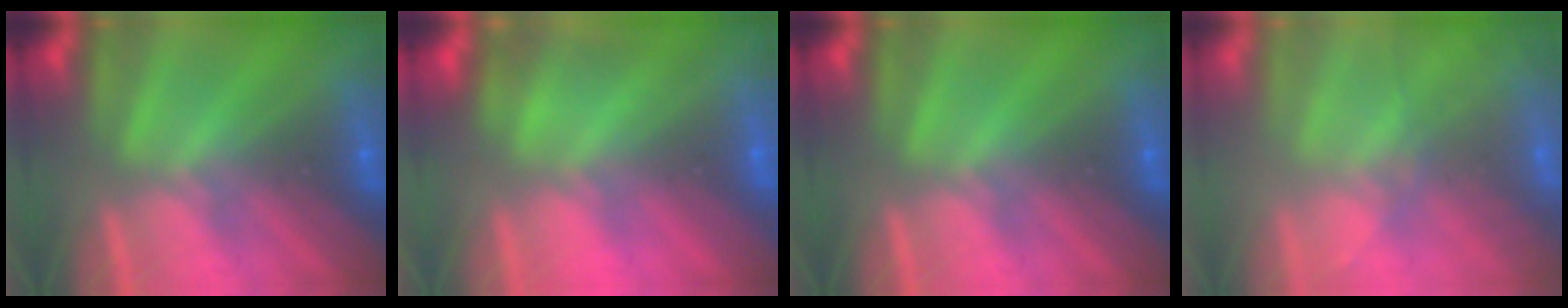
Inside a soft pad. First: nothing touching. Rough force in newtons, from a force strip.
{"total": 3.5}
{"total": 0.0}
{"total": 9.6}